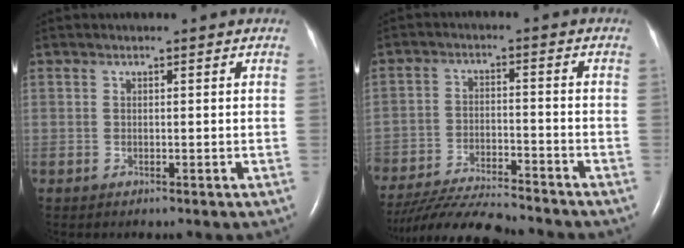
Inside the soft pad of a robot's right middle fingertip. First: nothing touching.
{"total": 15.3, "force": [-14.2, 1.3, 5.6], "torque": [-0.106, -0.024, -0.229]}